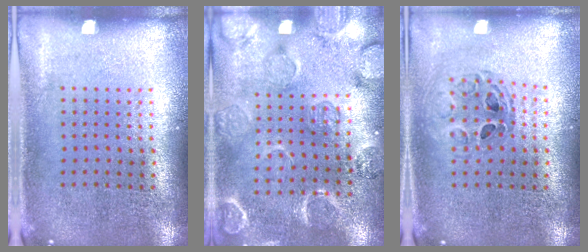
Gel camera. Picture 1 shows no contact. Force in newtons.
{"total": 2.4, "press": 2.2, "slide": 0.9}
{"total": 0.8, "press": 0.7, "slide": 0.2}